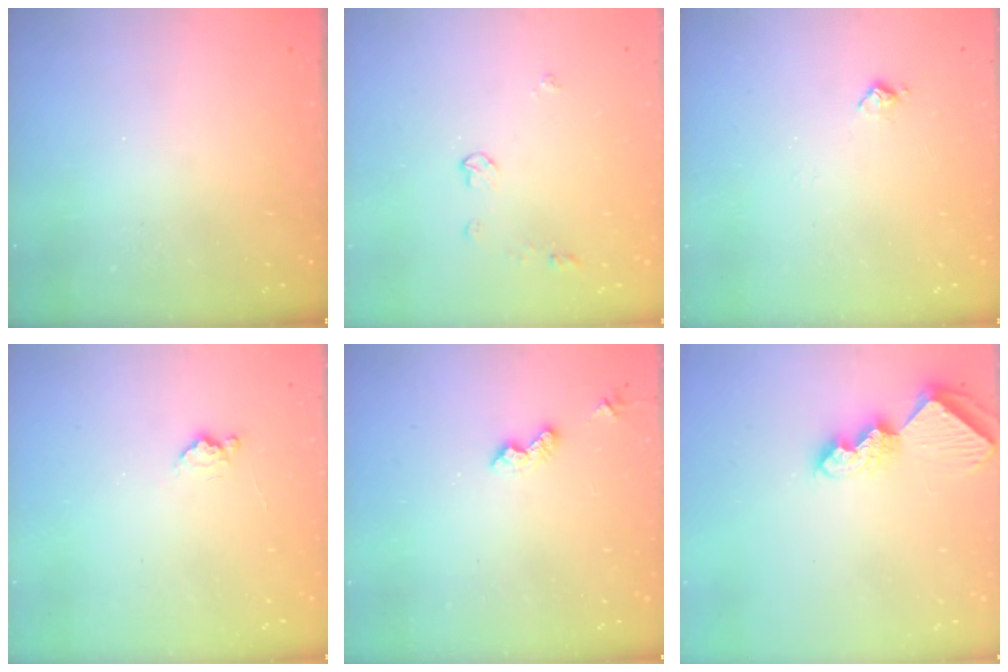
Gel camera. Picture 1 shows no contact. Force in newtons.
{"total": 4.0, "press": 3.9, "slide": 0.7}
{"total": 5.7, "press": 5.7, "slide": 0.8}
{"total": 7.3, "press": 7.3, "slide": 0.8}
{"total": 4.3, "press": 4.2, "slide": 0.7}
{"total": 9.6, "press": 9.5, "slide": 0.9}